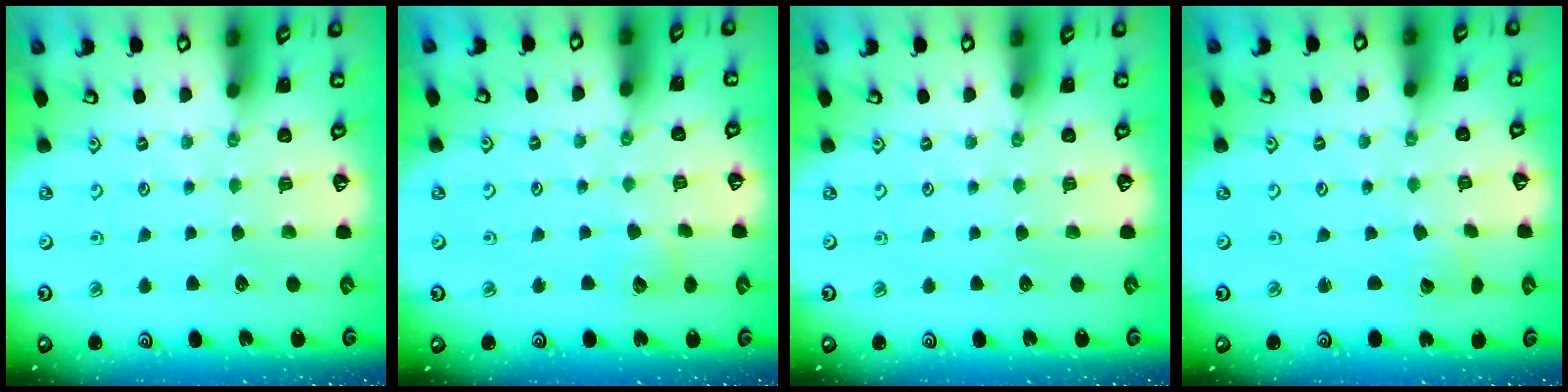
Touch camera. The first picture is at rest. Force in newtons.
{"total": 6.5, "press": 6.5, "slide": 0.6}
{"total": 0.0}
{"total": 2.0, "press": 2.0, "slide": 0.1}